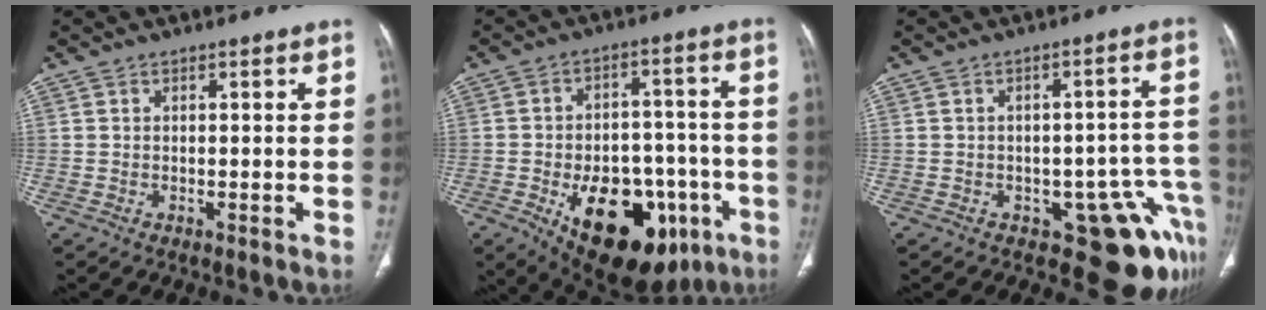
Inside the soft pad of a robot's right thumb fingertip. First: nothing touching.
{"total": 23.5, "force": [-9.4, 13.6, 16.7], "torque": [-0.209, 0.030, -0.113]}
{"total": 11.7, "force": [-6.6, 5.6, 7.9], "torque": [-0.045, 0.051, -0.081]}